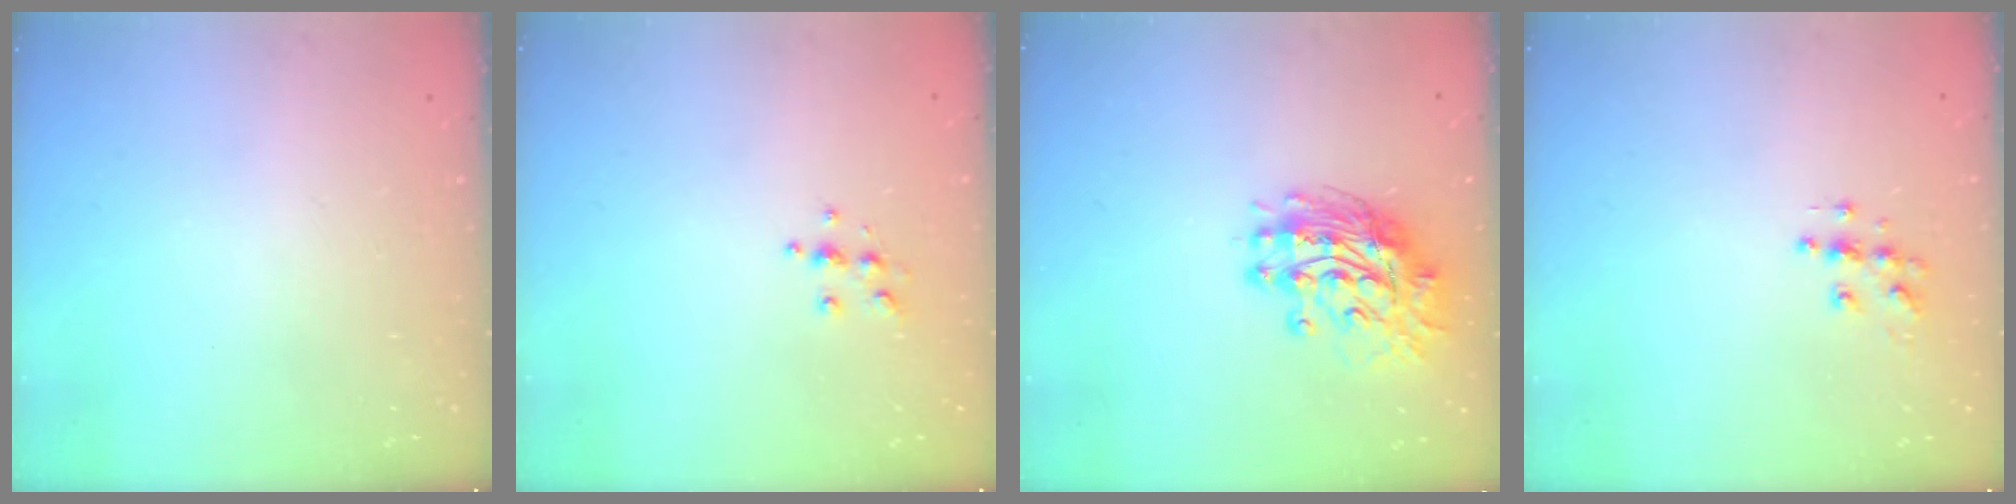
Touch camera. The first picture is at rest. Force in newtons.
{"total": 5.1, "press": 5.1, "slide": 0.3}
{"total": 12.3, "press": 12.2, "slide": 1.6}
{"total": 6.1, "press": 6.1, "slide": 0.3}